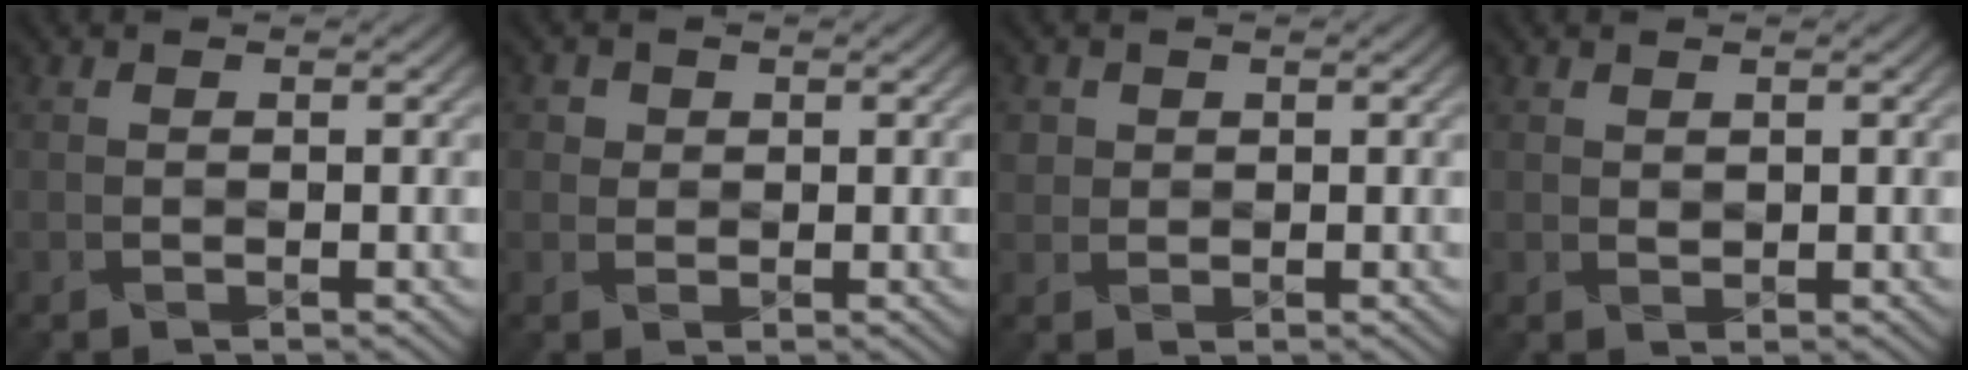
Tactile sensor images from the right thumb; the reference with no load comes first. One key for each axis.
{"total": 2.3, "fx": 1.1, "fy": 2.0, "fz": 0.3, "tx": -0.011, "ty": -0.001, "tz": 0.013}
{"total": 1.9, "fx": 1.0, "fy": 1.6, "fz": 0.0, "tx": -0.005, "ty": -0.001, "tz": 0.013}
{"total": 0.9, "fx": 0.8, "fy": 0.5, "fz": 0.1, "tx": 0.000, "ty": -0.001, "tz": 0.018}